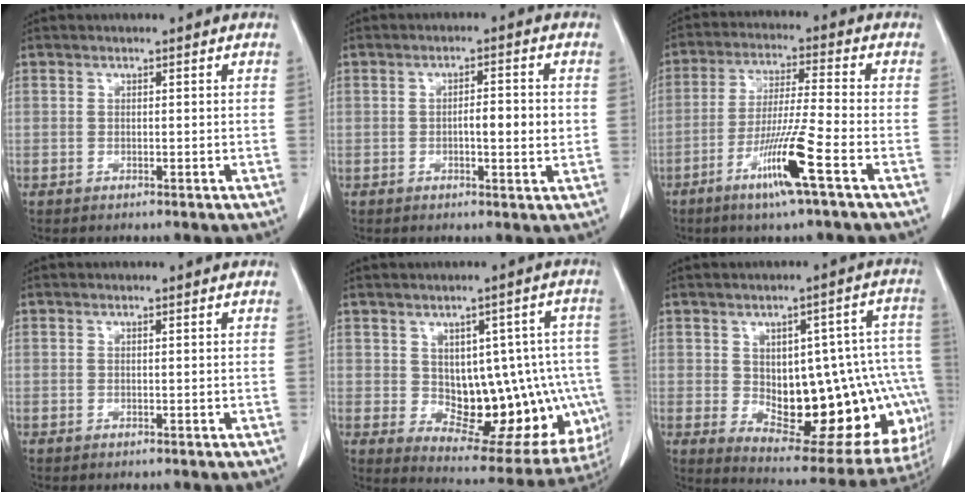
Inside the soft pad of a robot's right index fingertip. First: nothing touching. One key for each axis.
{"total": 4.6, "fx": -0.2, "fy": 0.8, "fz": 4.5, "tx": -0.072, "ty": 0.002, "tz": -0.002}
{"total": 10.4, "fx": -5.0, "fy": -1.0, "fz": 9.0, "tx": -0.170, "ty": -0.016, "tz": -0.096}
{"total": 0.0}
{"total": 16.9, "fx": -1.3, "fy": 9.1, "fz": 14.2, "tx": -0.139, "ty": 0.024, "tz": 0.013}
{"total": 23.5, "fx": -2.9, "fy": 10.9, "fz": 20.6, "tx": -0.188, "ty": 0.034, "tz": -0.004}